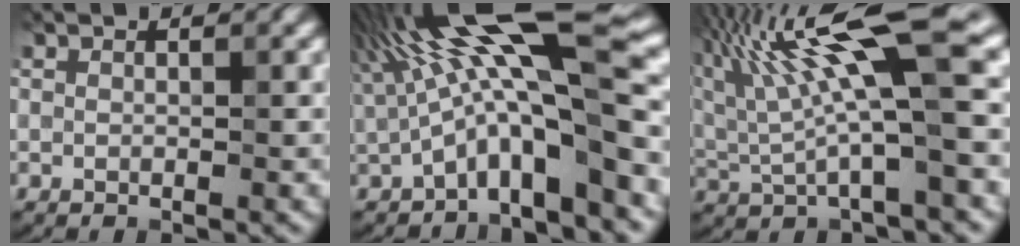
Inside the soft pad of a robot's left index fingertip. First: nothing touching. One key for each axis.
{"total": 12.7, "fx": 1.5, "fy": 3.2, "fz": 12.2, "tx": -0.198, "ty": 0.026, "tz": 0.020}
{"total": 11.3, "fx": 2.8, "fy": 2.5, "fz": 10.6, "tx": -0.196, "ty": 0.016, "tz": 0.049}